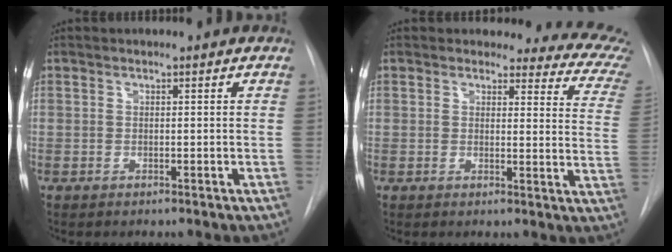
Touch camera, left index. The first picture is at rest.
{"total": 12.8, "force": [12.0, 3.3, 2.8], "torque": [0.010, -0.082, 0.089]}